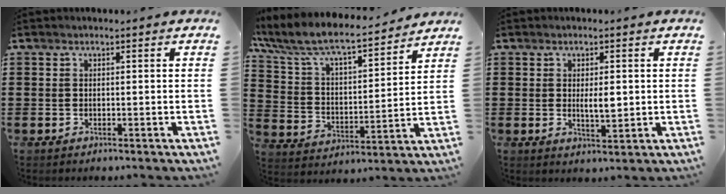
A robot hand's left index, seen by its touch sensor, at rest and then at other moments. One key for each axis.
{"total": 7.9, "fx": 6.9, "fy": 1.2, "fz": 3.6, "tx": -0.101, "ty": -0.046, "tz": 0.112}
{"total": 3.4, "fx": 0.3, "fy": 1.1, "fz": 3.2, "tx": -0.047, "ty": -0.005, "tz": 0.001}